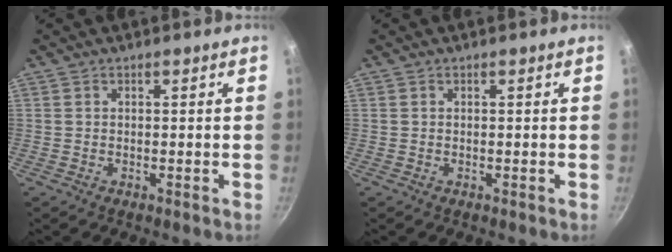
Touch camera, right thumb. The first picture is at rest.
{"total": 0.0}